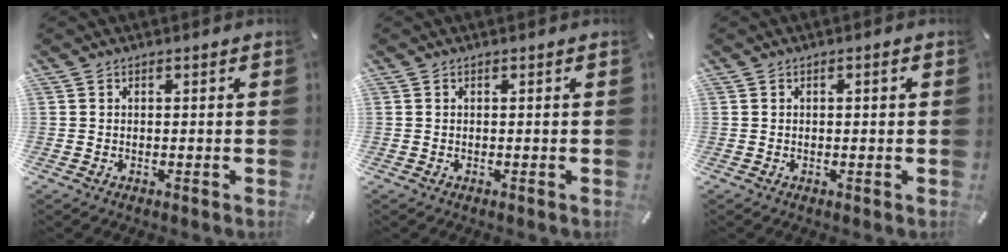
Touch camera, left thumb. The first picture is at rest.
{"total": 0.0}
{"total": 0.9, "force": [0.0, 0.3, 0.9], "torque": [-0.017, 0.002, 0.000]}